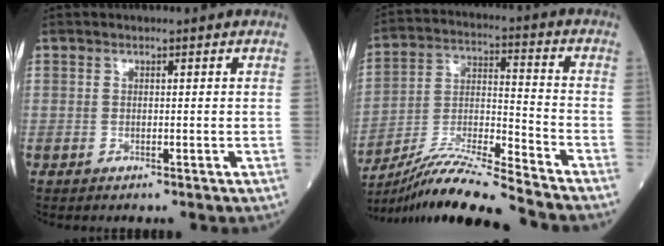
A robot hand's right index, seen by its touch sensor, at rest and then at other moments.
{"total": 15.1, "force": [-13.5, -1.6, 6.5], "torque": [-0.120, -0.005, -0.244]}